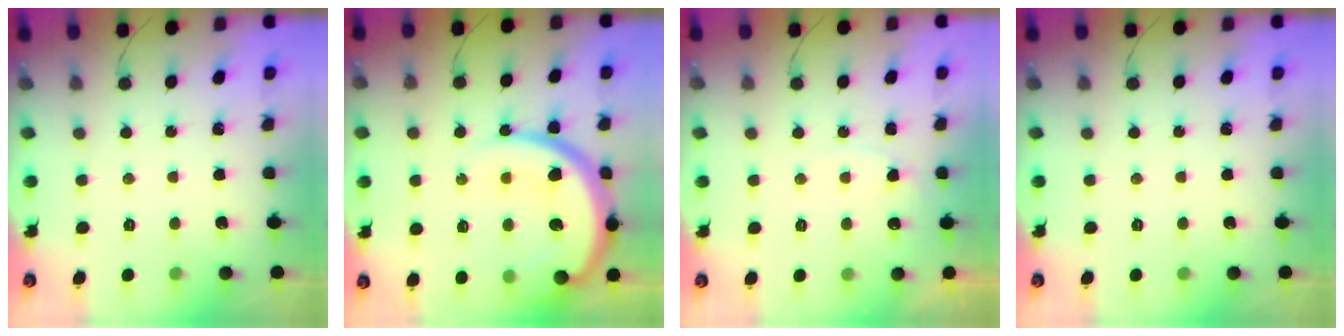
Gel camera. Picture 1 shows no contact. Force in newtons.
{"total": 18.2, "press": 18.0, "slide": 2.1}
{"total": 5.2, "press": 5.2, "slide": 0.4}
{"total": 0.0}